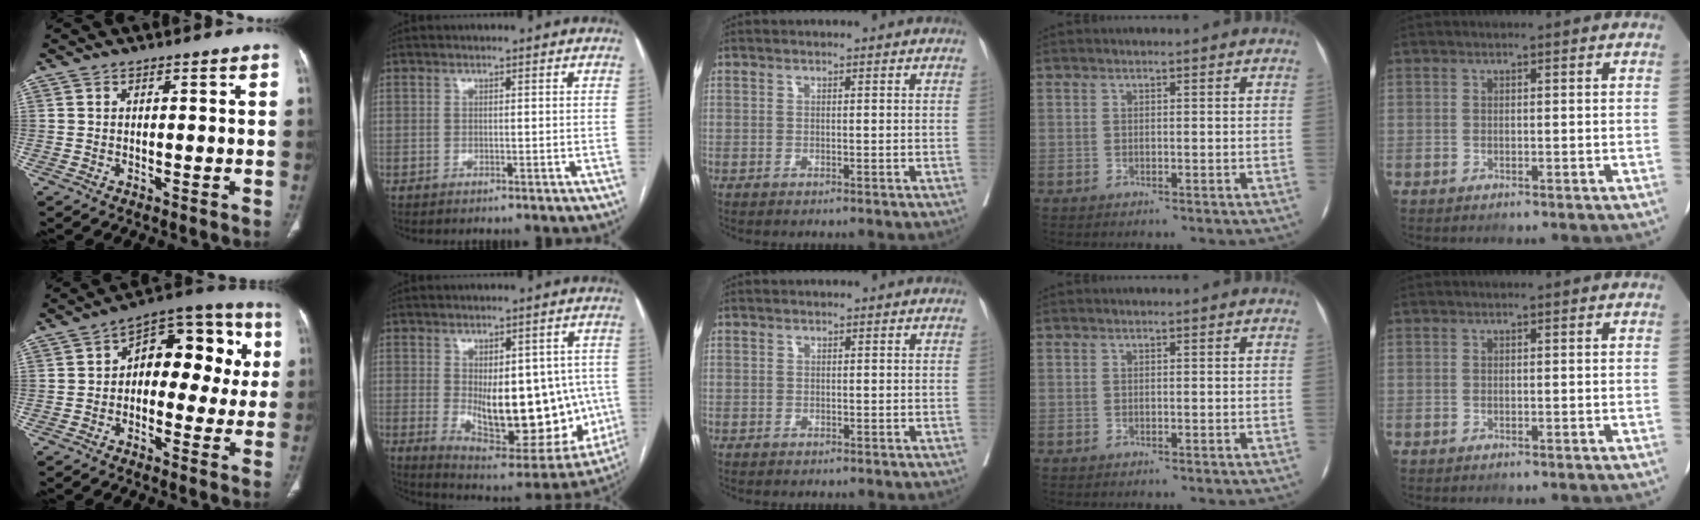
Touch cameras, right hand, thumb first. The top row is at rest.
{"thumb": {"total": 16.6, "force": [2.2, 9.8, 13.2], "torque": [-0.119, 0.039, 0.024]}, "index": {"total": 18.8, "force": [-1.6, 8.7, 16.6], "torque": [-0.230, -0.004, 0.005]}}